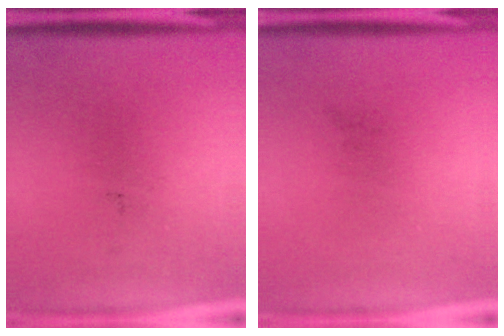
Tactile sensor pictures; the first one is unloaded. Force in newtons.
{"total": 0.0}